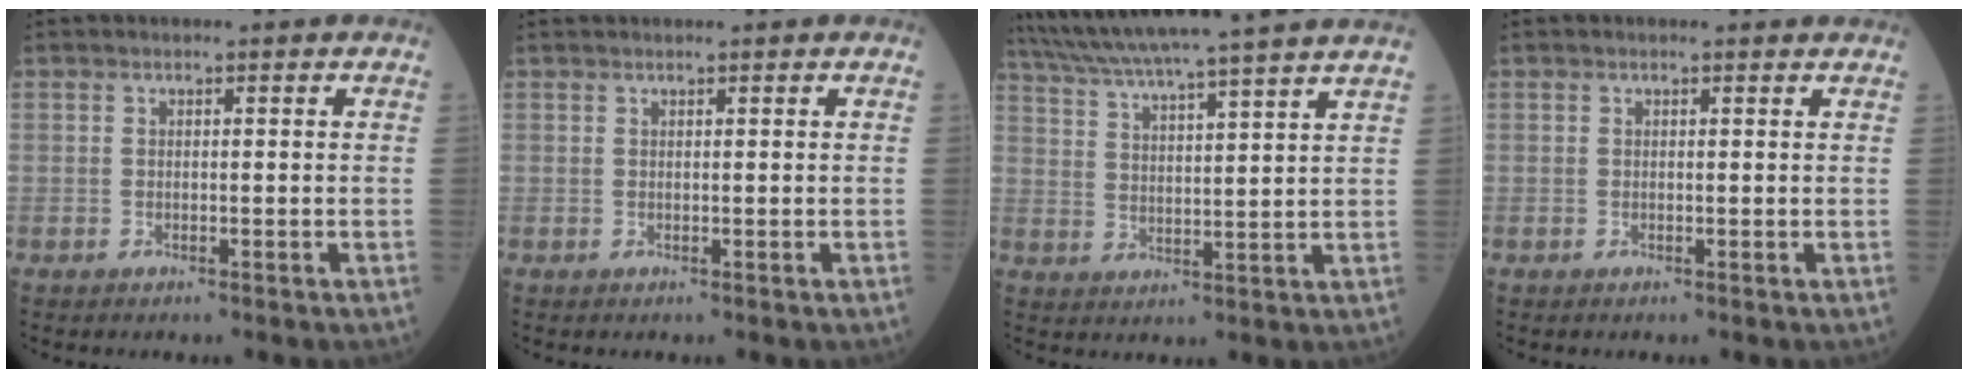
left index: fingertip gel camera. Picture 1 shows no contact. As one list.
[{"total": 1.1, "force": [1.0, -0.1, 0.3], "torque": [-0.004, 0.020, 0.023]}, {"total": 19.1, "force": [16.8, -1.6, 9.0], "torque": [-0.163, -0.006, 0.240]}, {"total": 1.3, "force": [1.3, 0.1, 0.1], "torque": [-0.011, 0.001, 0.009]}]